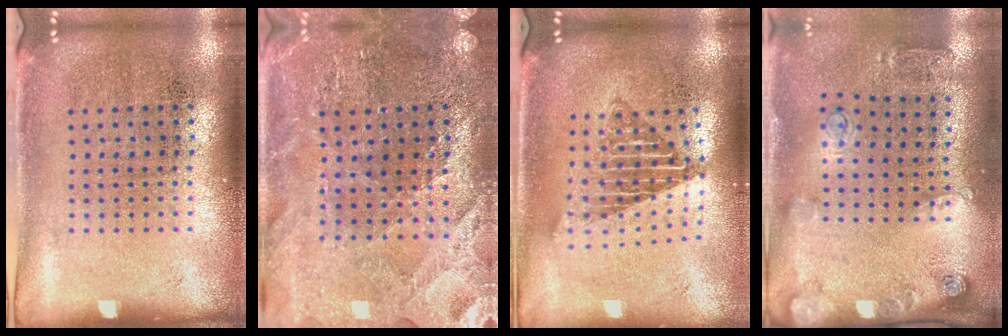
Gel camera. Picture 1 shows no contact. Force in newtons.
{"total": 2.6, "press": 2.6, "slide": 0.4}
{"total": 1.6, "press": 1.3, "slide": 0.9}
{"total": 2.0, "press": 1.4, "slide": 1.4}